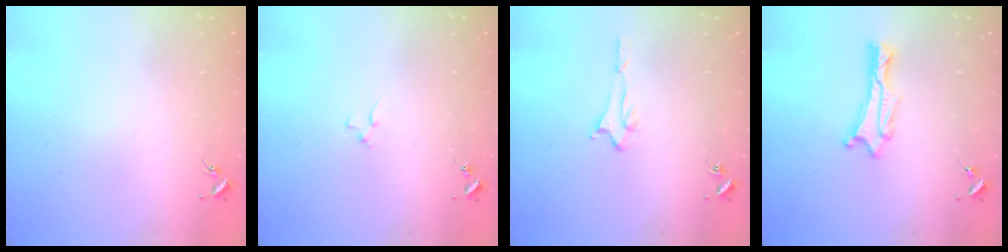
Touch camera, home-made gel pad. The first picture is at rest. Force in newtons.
{"total": 0.9, "press": 0.9, "slide": 0.2}
{"total": 1.5, "press": 1.5, "slide": 0.2}
{"total": 0.9, "press": 0.8, "slide": 0.1}